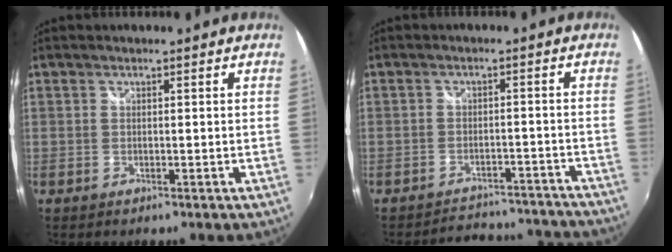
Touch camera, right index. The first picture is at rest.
{"total": 16.8, "force": [-15.6, 5.1, 3.7], "torque": [-0.080, 0.034, -0.186]}